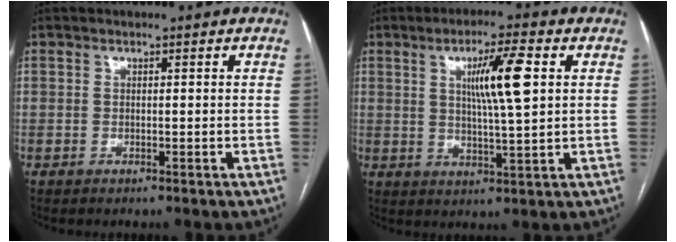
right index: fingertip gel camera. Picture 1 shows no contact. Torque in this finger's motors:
{"motor_torque": [0.95, 0.53, 0.26, 0.13]}